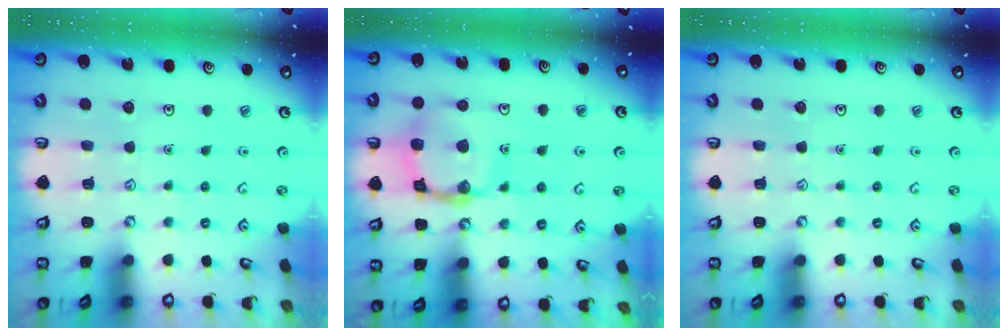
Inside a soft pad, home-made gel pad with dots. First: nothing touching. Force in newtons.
{"total": 13.5, "press": 13.5, "slide": 1.4}
{"total": 0.0}